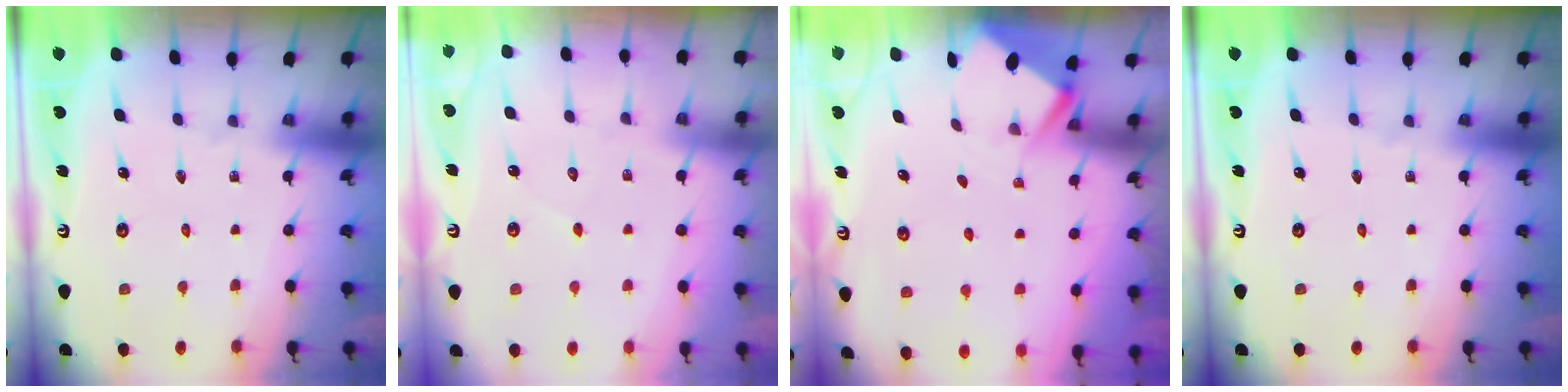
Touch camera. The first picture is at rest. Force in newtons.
{"total": 4.9, "press": 4.9, "slide": 0.6}
{"total": 2.9, "press": 2.8, "slide": 0.4}
{"total": 0.0}